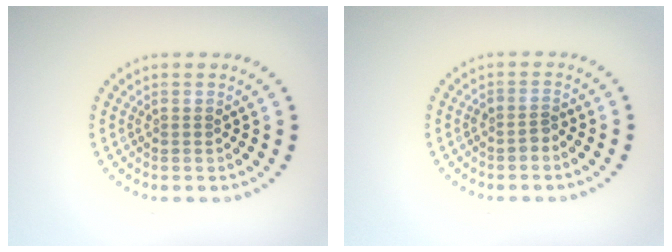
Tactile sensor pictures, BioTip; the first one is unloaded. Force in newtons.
{"total": 1.0, "press": 0.8, "slide": 0.7}